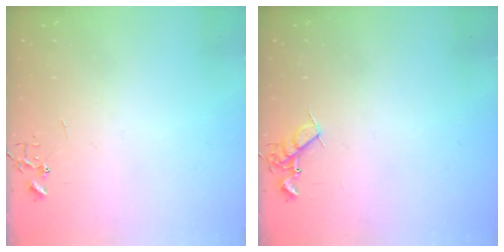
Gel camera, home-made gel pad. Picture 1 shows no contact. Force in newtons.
{"total": 7.5, "press": 7.5, "slide": 0.8}